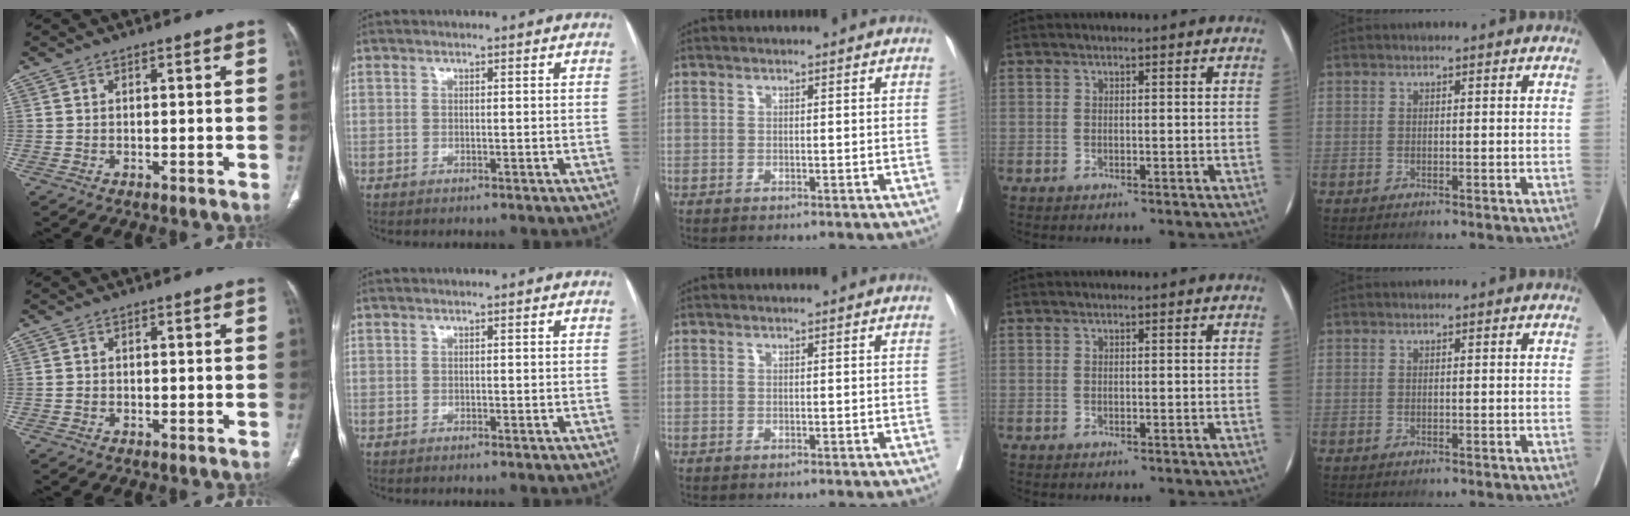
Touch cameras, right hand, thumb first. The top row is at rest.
{"thumb": {"total": 0.5, "force": [-0.2, 0.5, 0.2], "torque": [0.000, 0.003, -0.004]}}